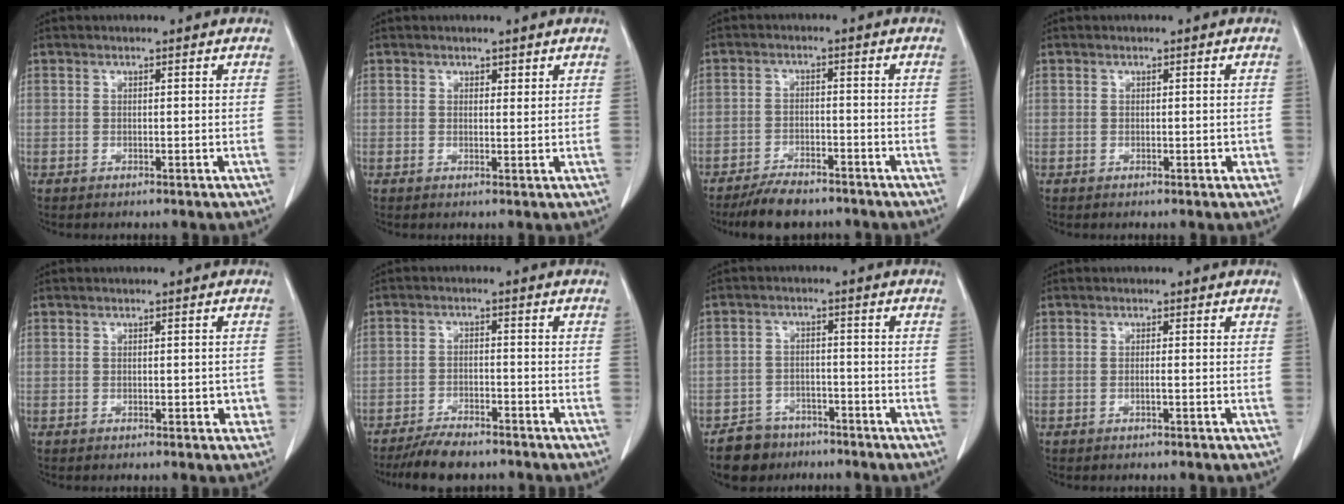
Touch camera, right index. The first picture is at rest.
{"total": 0.9, "force": [0.7, 0.5, 0.3], "torque": [0.002, -0.005, 0.008]}
{"total": 7.1, "force": [-6.1, 2.3, 2.9], "torque": [-0.047, -0.010, -0.102]}
{"total": 0.9, "force": [-0.2, 0.5, 0.7], "torque": [-0.004, 0.003, 0.002]}
{"total": 2.0, "force": [-0.5, 1.1, 1.6], "torque": [-0.008, 0.008, -0.001]}
{"total": 7.0, "force": [-6.1, 1.9, 2.9], "torque": [-0.046, -0.014, -0.103]}
{"total": 5.8, "force": [-4.3, 3.8, 0.5], "torque": [-0.007, 0.008, -0.070]}
{"total": 0.6, "force": [-0.2, -0.1, 0.5], "torque": [-0.007, 0.003, -0.002]}